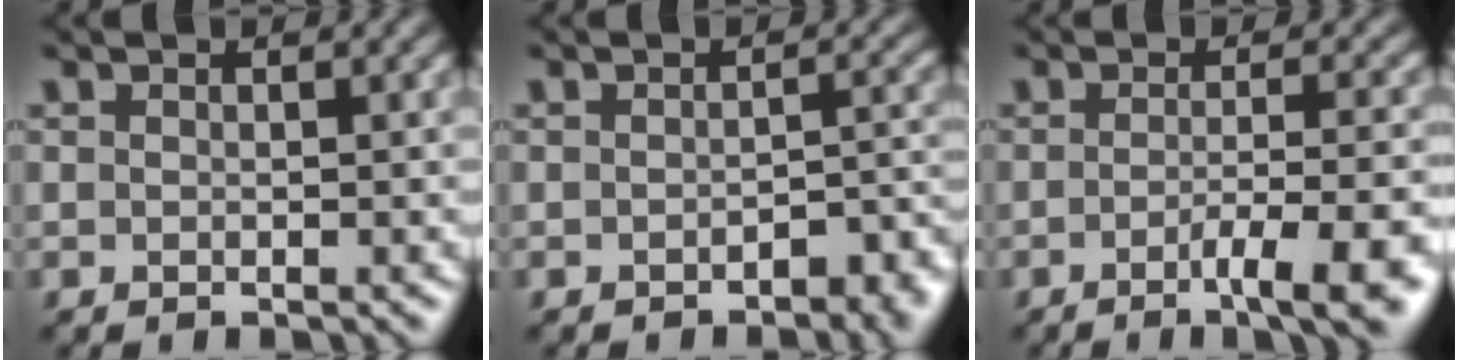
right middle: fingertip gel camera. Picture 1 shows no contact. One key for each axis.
{"total": 3.7, "fx": -1.7, "fy": 1.5, "fz": 2.9, "tx": -0.036, "ty": -0.001, "tz": -0.019}
{"total": 6.7, "fx": -3.0, "fy": 1.5, "fz": 5.8, "tx": -0.074, "ty": -0.003, "tz": -0.043}